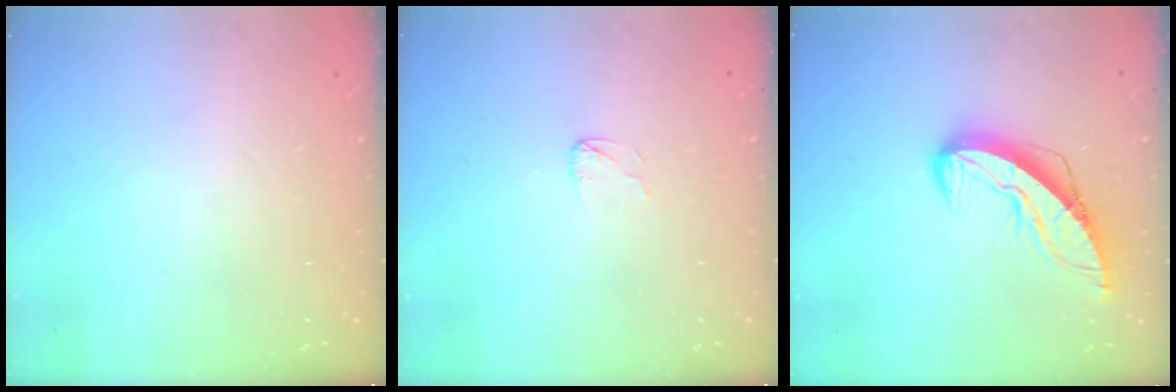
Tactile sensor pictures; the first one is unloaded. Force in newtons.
{"total": 2.6, "press": 2.6, "slide": 0.2}
{"total": 9.6, "press": 9.6, "slide": 0.8}